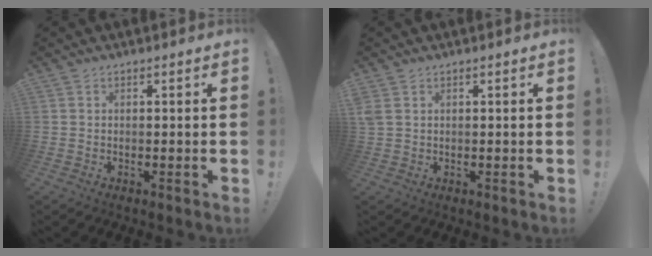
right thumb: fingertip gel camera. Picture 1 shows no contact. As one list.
[{"total": 2.4, "force": [1.0, 1.3, 1.8], "torque": [-0.044, 0.000, 0.018]}]